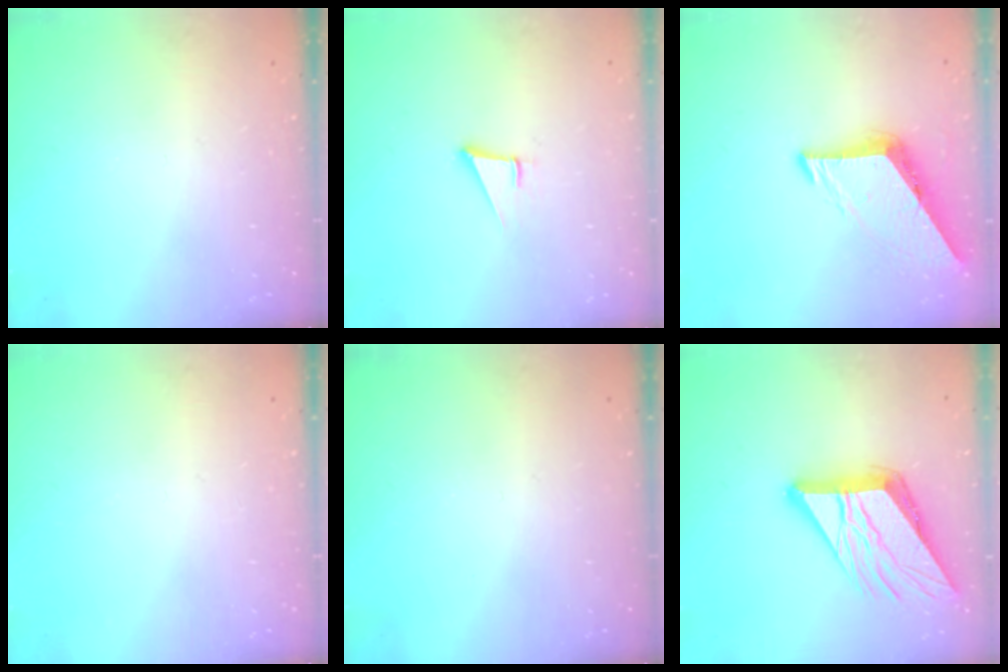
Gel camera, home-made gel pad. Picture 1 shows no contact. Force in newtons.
{"total": 3.7, "press": 2.9, "slide": 2.3}
{"total": 7.0, "press": 7.0, "slide": 0.5}
{"total": 0.0}
{"total": 0.0}
{"total": 17.6, "press": 17.4, "slide": 2.1}